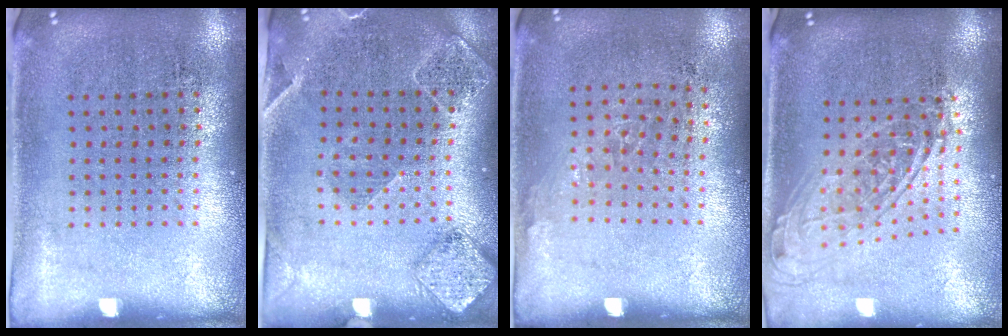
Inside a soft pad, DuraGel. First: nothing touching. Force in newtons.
{"total": 1.6, "press": 1.6, "slide": 0.3}
{"total": 1.0, "press": 0.8, "slide": 0.6}
{"total": 1.8, "press": 1.4, "slide": 1.1}